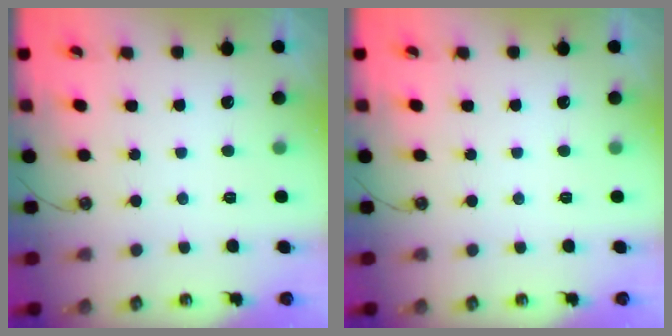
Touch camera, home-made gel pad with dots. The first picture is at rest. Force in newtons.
{"total": 0.0}